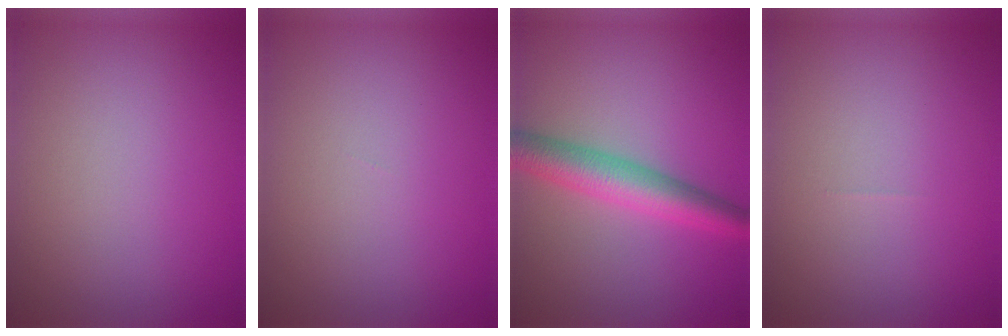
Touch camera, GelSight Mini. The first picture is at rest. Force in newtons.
{"total": 0.0}
{"total": 5.0, "press": 5.0, "slide": 0.2}
{"total": 0.0}